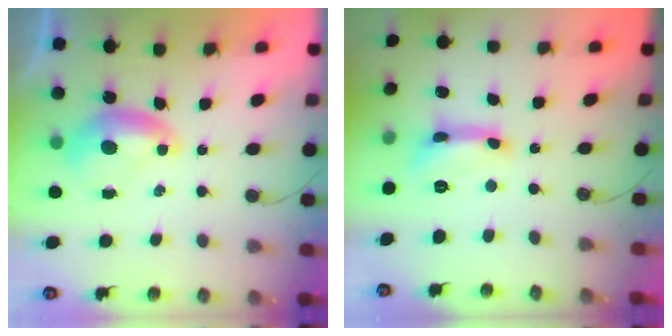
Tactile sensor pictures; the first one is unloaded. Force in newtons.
{"total": 5.5, "press": 5.5, "slide": 0.4}